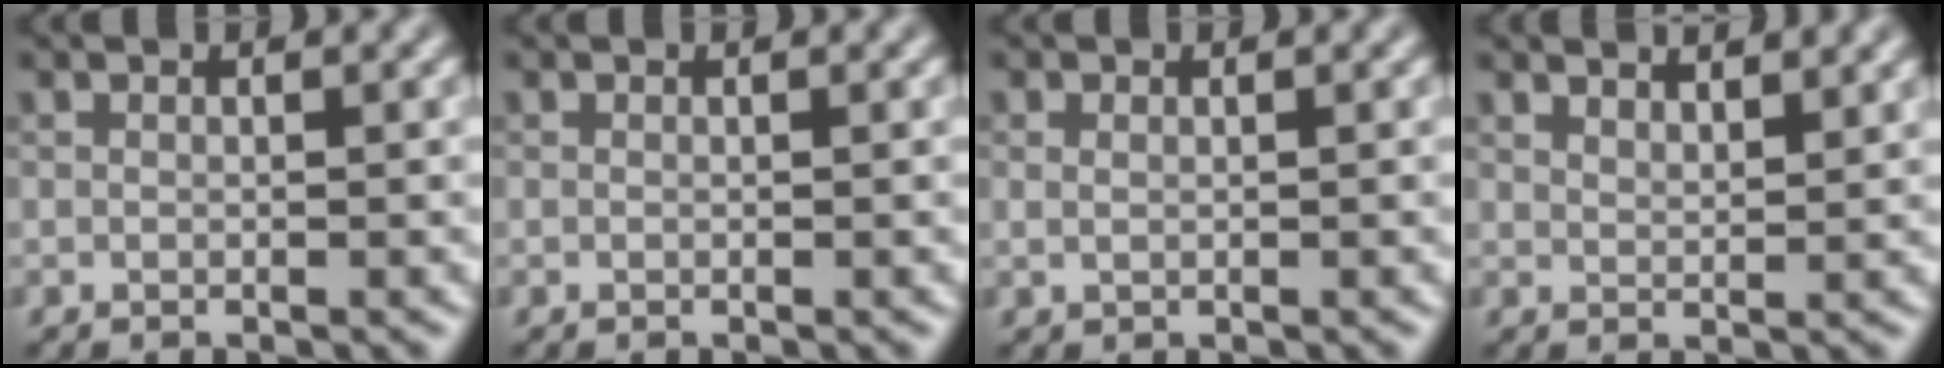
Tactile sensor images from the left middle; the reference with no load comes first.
{"total": 0.0}
{"total": 0.6, "force": [0.2, 0.4, 0.4], "torque": [-0.011, 0.001, 0.004]}
{"total": 3.3, "force": [2.9, 0.8, 1.2], "torque": [-0.006, 0.007, 0.036]}